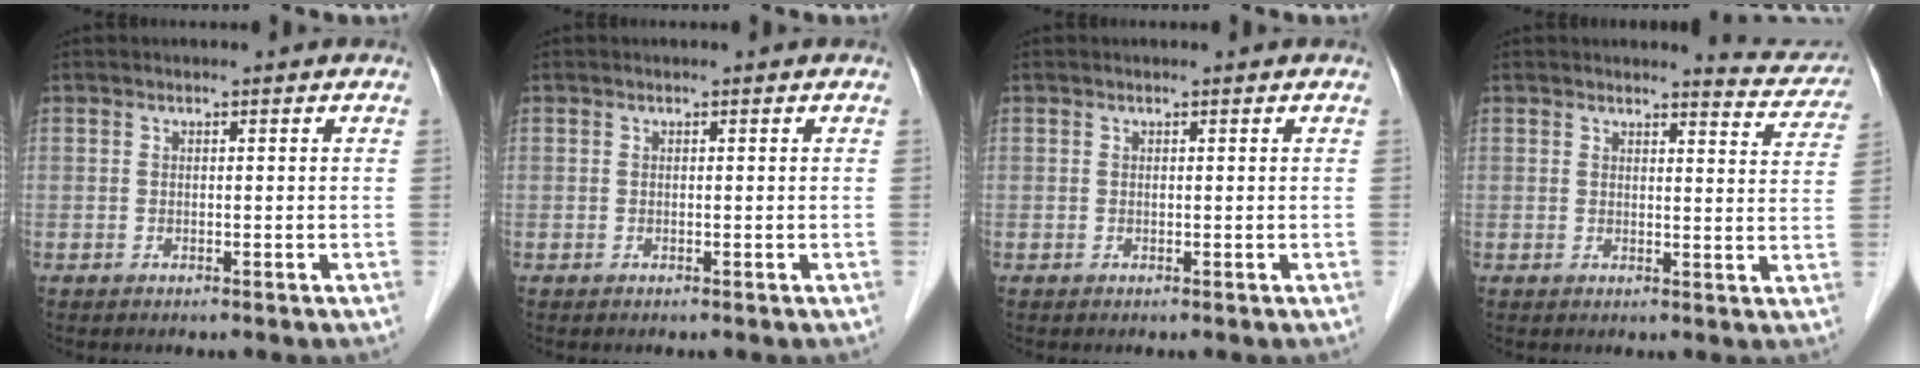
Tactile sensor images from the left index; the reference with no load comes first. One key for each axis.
{"total": 0.0}
{"total": 0.0}
{"total": 5.8, "fx": 5.7, "fy": 0.9, "fz": 0.3, "tx": 0.003, "ty": -0.031, "tz": 0.046}